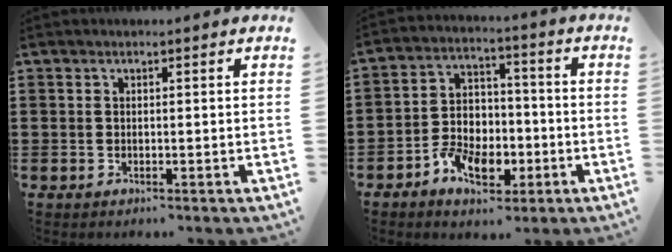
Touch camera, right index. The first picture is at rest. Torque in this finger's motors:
{"motor_torque": [1.29, 0.85, 0.25, 0.11]}